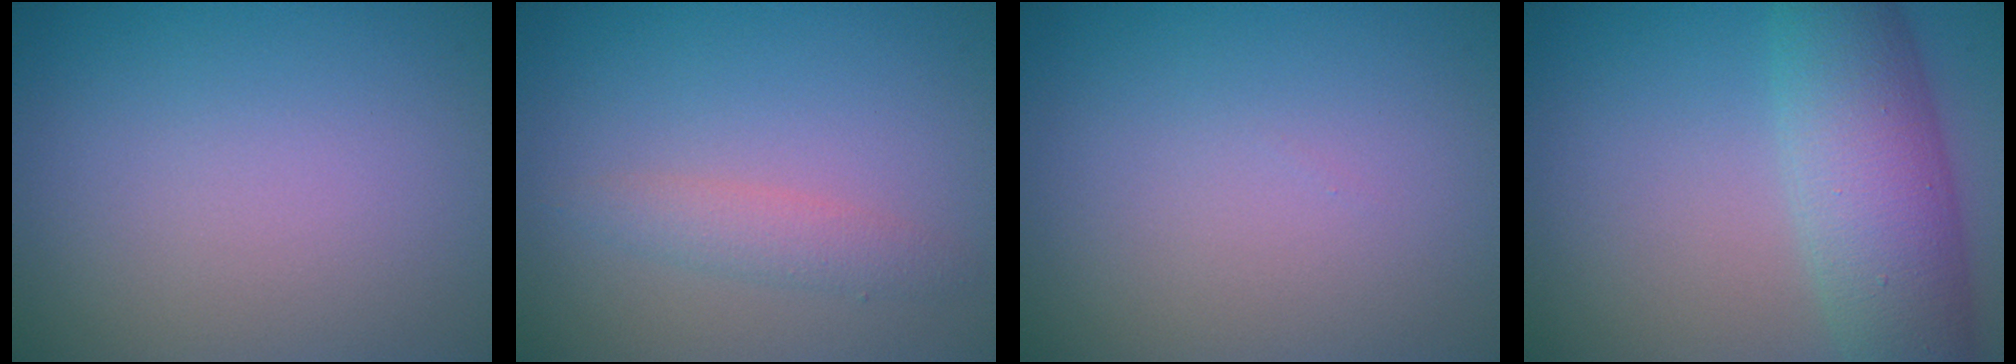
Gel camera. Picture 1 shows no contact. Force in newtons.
{"total": 1.9, "press": 1.9, "slide": 0.1}
{"total": 0.0}
{"total": 7.4, "press": 7.4, "slide": 0.2}